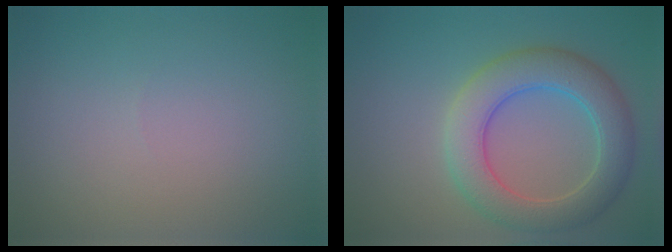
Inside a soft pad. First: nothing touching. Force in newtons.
{"total": 6.1, "press": 6.1, "slide": 0.4}